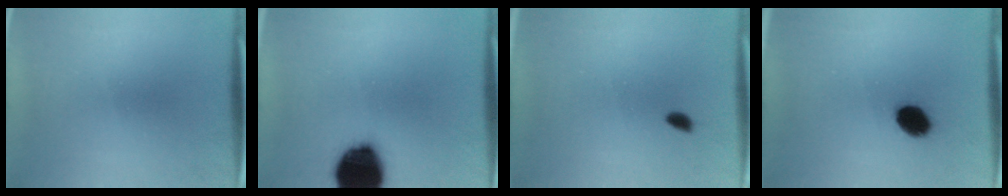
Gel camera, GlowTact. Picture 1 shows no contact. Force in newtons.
{"total": 19.8}
{"total": 1.5}
{"total": 6.7}